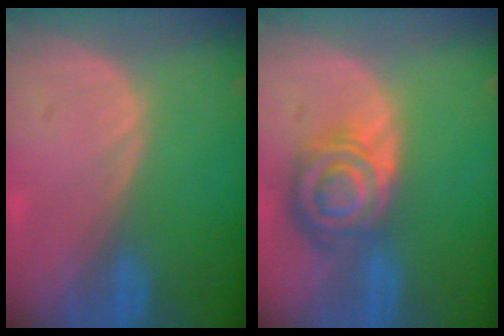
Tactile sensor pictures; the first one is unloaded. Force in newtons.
{"total": 8.6, "press": 7.5, "slide": 4.2}